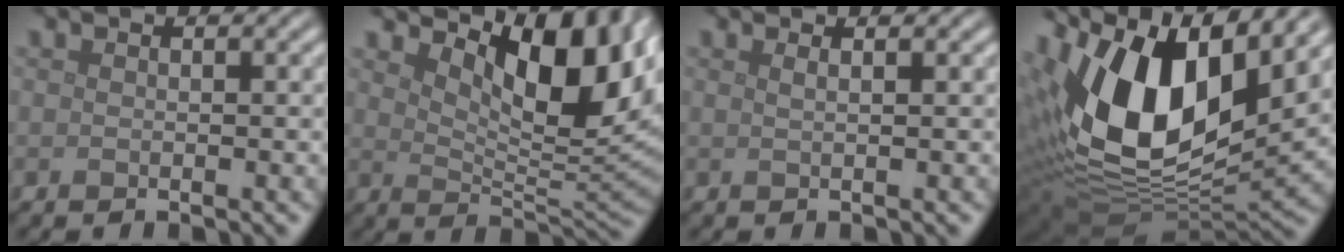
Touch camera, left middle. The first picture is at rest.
{"total": 10.1, "force": [4.8, 3.9, 7.9], "torque": [-0.115, -0.007, 0.081]}
{"total": 1.4, "force": [0.7, 0.6, 1.1], "torque": [-0.004, -0.002, -0.002]}
{"total": 15.7, "force": [4.6, 8.8, 12.1], "torque": [-0.232, 0.002, 0.079]}